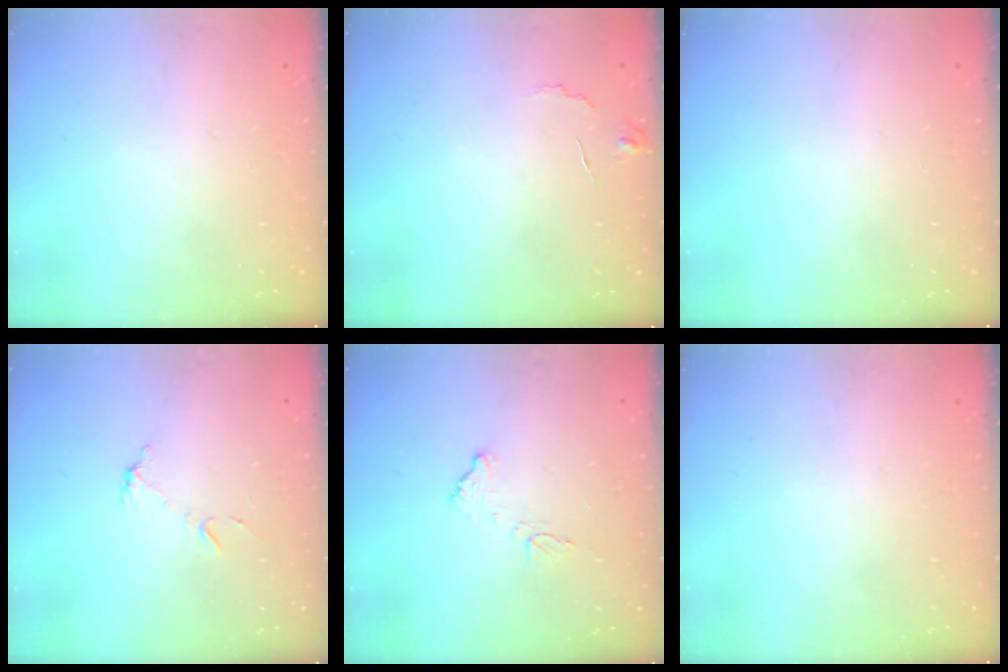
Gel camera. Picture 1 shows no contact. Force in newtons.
{"total": 4.9, "press": 4.9, "slide": 0.3}
{"total": 0.0}
{"total": 5.9, "press": 5.9, "slide": 0.4}
{"total": 10.3, "press": 10.3, "slide": 0.4}
{"total": 0.0}